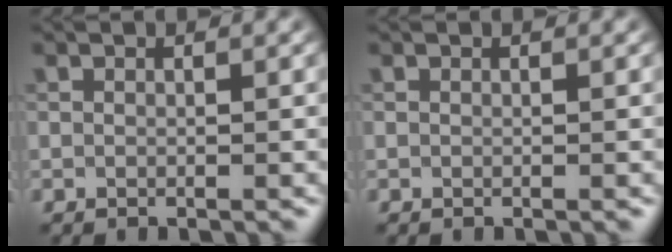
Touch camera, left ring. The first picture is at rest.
{"total": 0.0}